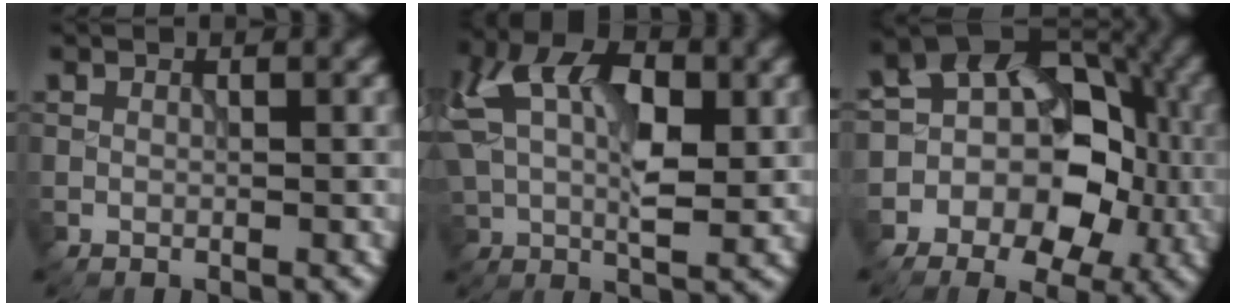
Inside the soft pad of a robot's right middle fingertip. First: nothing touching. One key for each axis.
{"total": 8.9, "fx": 1.8, "fy": 4.9, "fz": 7.2, "tx": -0.143, "ty": 0.010, "tz": 0.023}
{"total": 11.7, "fx": -1.8, "fy": 9.6, "fz": 6.4, "tx": -0.083, "ty": 0.034, "tz": -0.052}